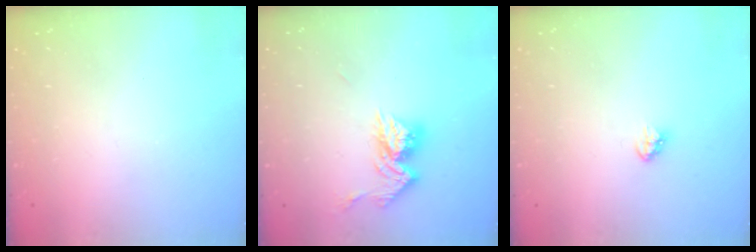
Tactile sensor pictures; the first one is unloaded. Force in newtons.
{"total": 11.5, "press": 11.4, "slide": 1.0}
{"total": 3.4, "press": 3.4, "slide": 0.5}